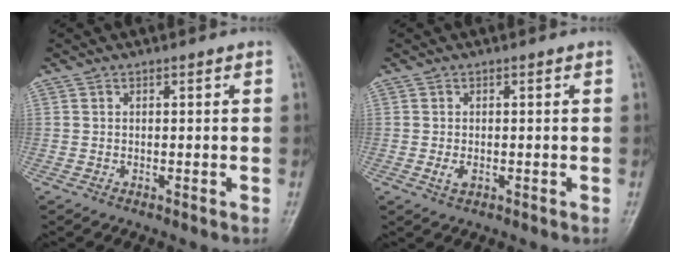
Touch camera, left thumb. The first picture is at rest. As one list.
[{"total": 1.7, "force": [-0.1, 0.9, 1.5], "torque": [-0.027, -0.002, 0.002]}]